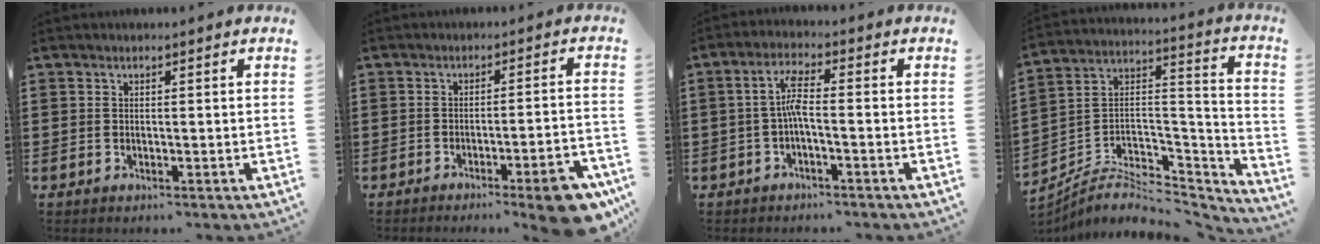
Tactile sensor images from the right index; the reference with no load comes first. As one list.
[{"total": 6.3, "force": [-4.4, 0.3, 4.5], "torque": [-0.066, -0.007, -0.074]}, {"total": 4.0, "force": [-1.0, 0.8, 3.8], "torque": [-0.071, 0.007, -0.022]}, {"total": 6.0, "force": [-4.3, 3.4, 2.4], "torque": [-0.053, -0.001, -0.083]}]